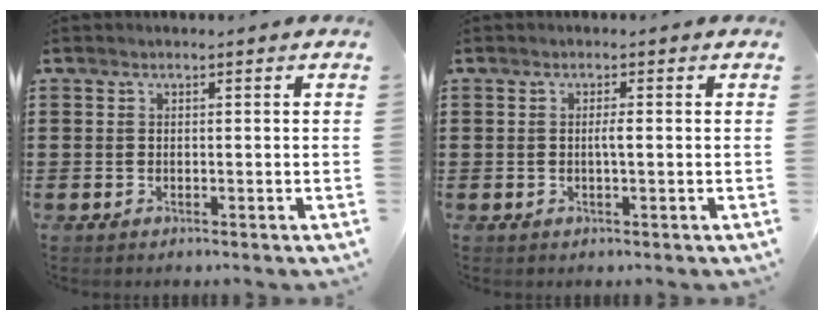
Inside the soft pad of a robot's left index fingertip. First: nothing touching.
{"total": 1.4, "force": [0.1, -0.1, 1.4], "torque": [-0.029, -0.004, 0.002]}